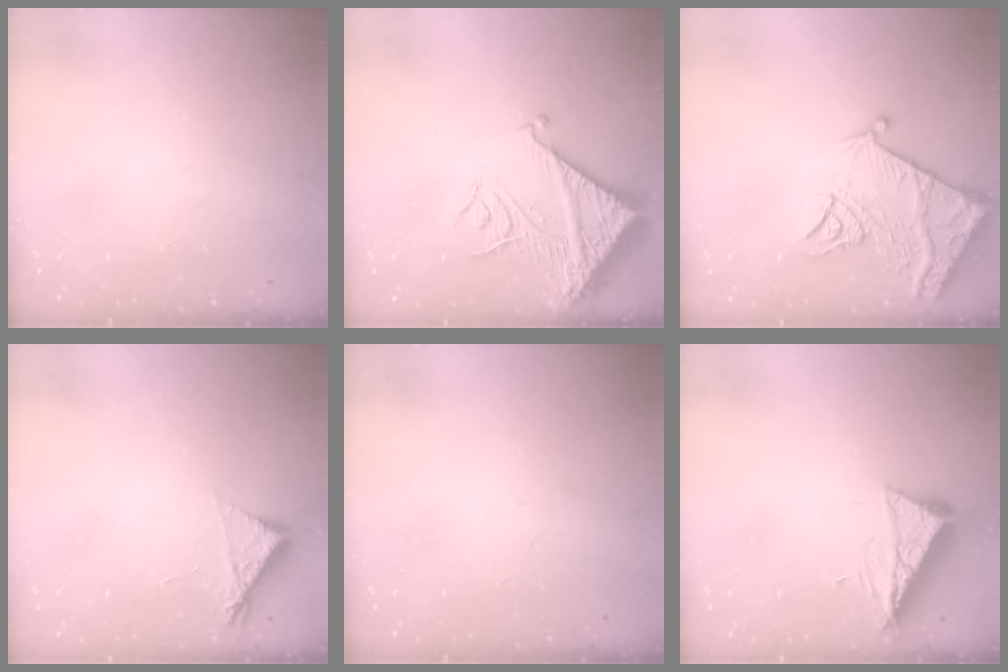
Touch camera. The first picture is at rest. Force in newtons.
{"total": 15.6, "press": 15.4, "slide": 1.8}
{"total": 12.8, "press": 12.7, "slide": 1.2}
{"total": 5.0, "press": 5.0, "slide": 0.8}
{"total": 0.0}
{"total": 7.7, "press": 7.6, "slide": 0.8}